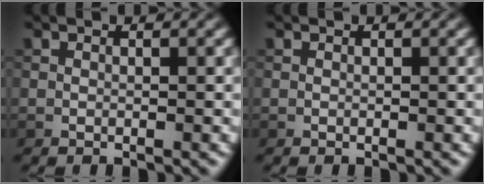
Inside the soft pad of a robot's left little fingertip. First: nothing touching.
{"total": 0.0}